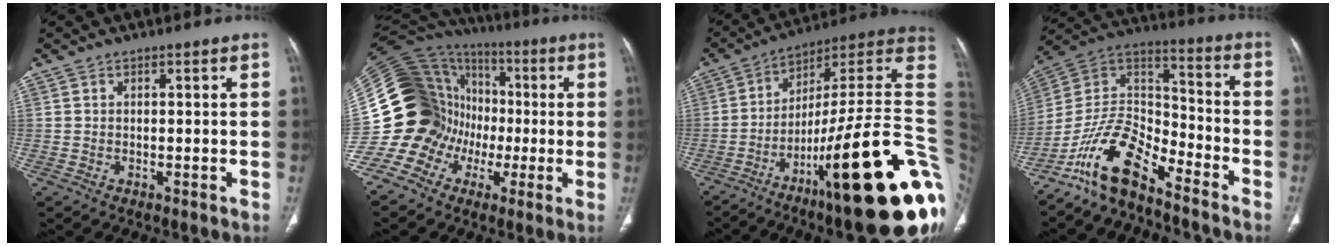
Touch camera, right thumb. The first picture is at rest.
{"total": 21.9, "force": [-4.4, 19.3, 9.3], "torque": [-0.162, 0.089, -0.078]}
{"total": 33.0, "force": [-9.7, 6.6, 30.9], "torque": [-0.338, 0.072, -0.149]}
{"total": 14.5, "force": [-10.9, 5.2, 8.0], "torque": [-0.137, 0.093, -0.210]}